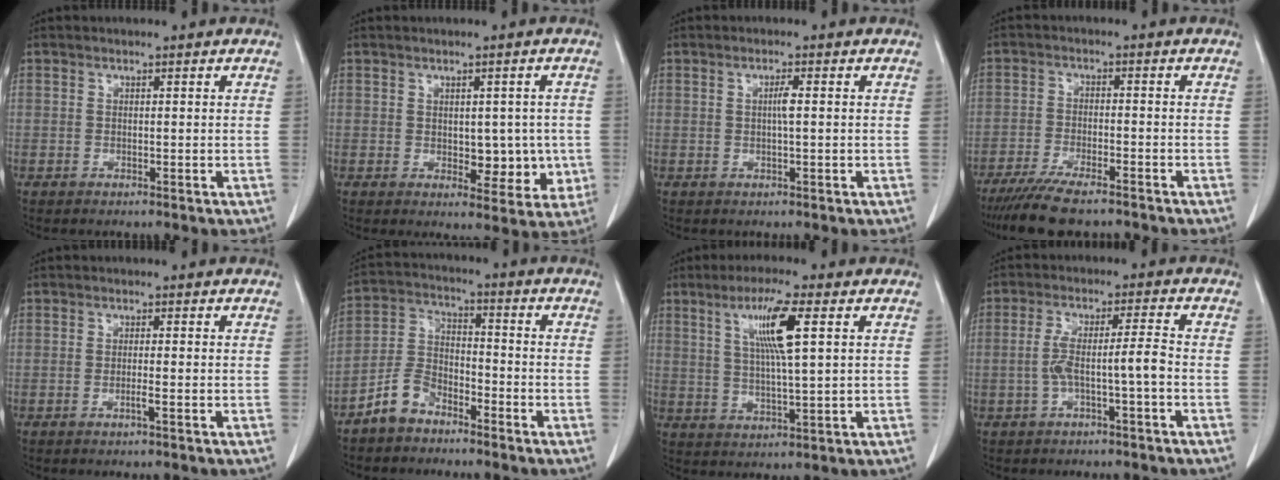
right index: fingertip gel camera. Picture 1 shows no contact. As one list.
[{"total": 5.8, "force": [-0.5, 3.5, 4.6], "torque": [-0.041, 0.002, 0.004]}, {"total": 1.6, "force": [0.1, 0.0, 1.6], "torque": [-0.031, 0.002, 0.001]}, {"total": 9.9, "force": [-8.2, 1.7, 5.3], "torque": [-0.086, -0.022, -0.133]}, {"total": 1.2, "force": [-0.6, -0.3, 1.0], "torque": [-0.017, 0.001, -0.013]}, {"total": 6.7, "force": [-5.0, 3.6, 2.7], "torque": [-0.066, 0.008, -0.101]}, {"total": 8.5, "force": [3.0, 0.1, 8.0], "torque": [-0.150, 0.004, 0.056]}, {"total": 5.5, "force": [-1.7, -0.2, 5.2], "torque": [-0.104, 0.021, -0.024]}]